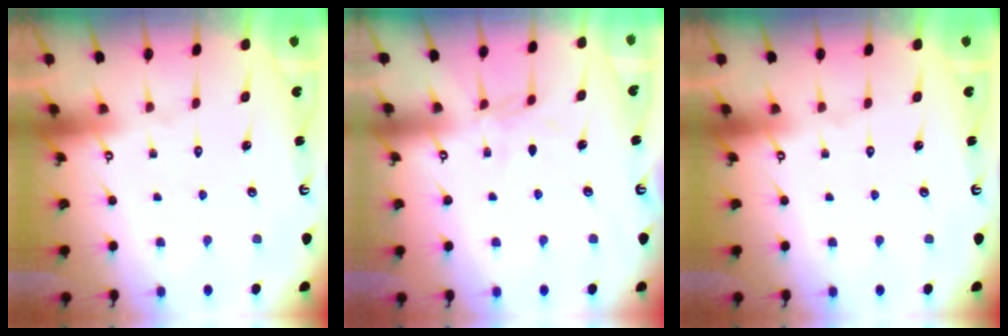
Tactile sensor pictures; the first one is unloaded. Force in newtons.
{"total": 5.1, "press": 5.1, "slide": 0.6}
{"total": 0.0}